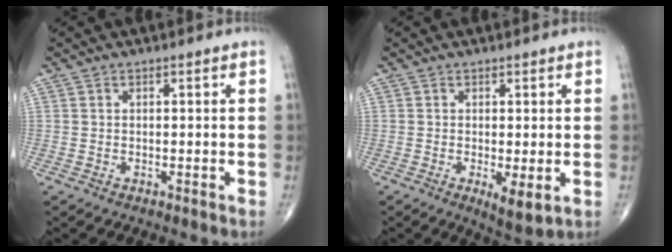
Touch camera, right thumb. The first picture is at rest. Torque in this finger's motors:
{"motor_torque": [0.55, 0.90, 0.31, 0.02, 0.17]}